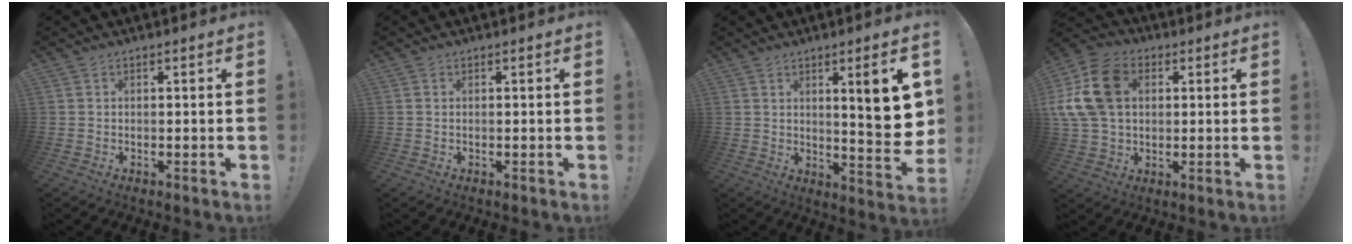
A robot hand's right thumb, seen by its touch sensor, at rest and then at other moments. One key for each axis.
{"total": 0.0}
{"total": 12.1, "fx": 3.5, "fy": 2.0, "fz": 11.4, "tx": -0.132, "ty": -0.033, "tz": 0.048}
{"total": 18.2, "fx": 4.1, "fy": 13.3, "fz": 11.6, "tx": -0.236, "ty": 0.000, "tz": 0.081}